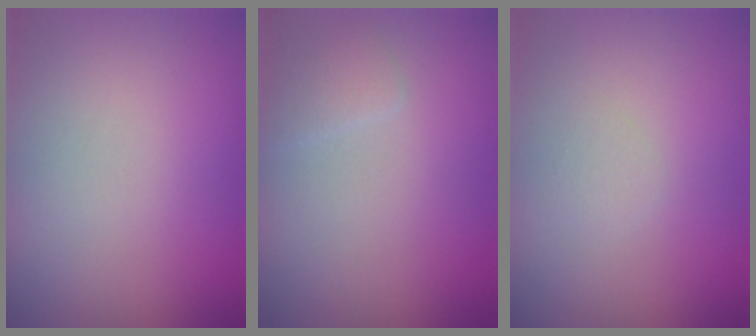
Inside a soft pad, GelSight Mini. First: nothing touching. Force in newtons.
{"total": 1.4, "press": 1.4, "slide": 0.1}
{"total": 0.5, "press": 0.5, "slide": 0.0}